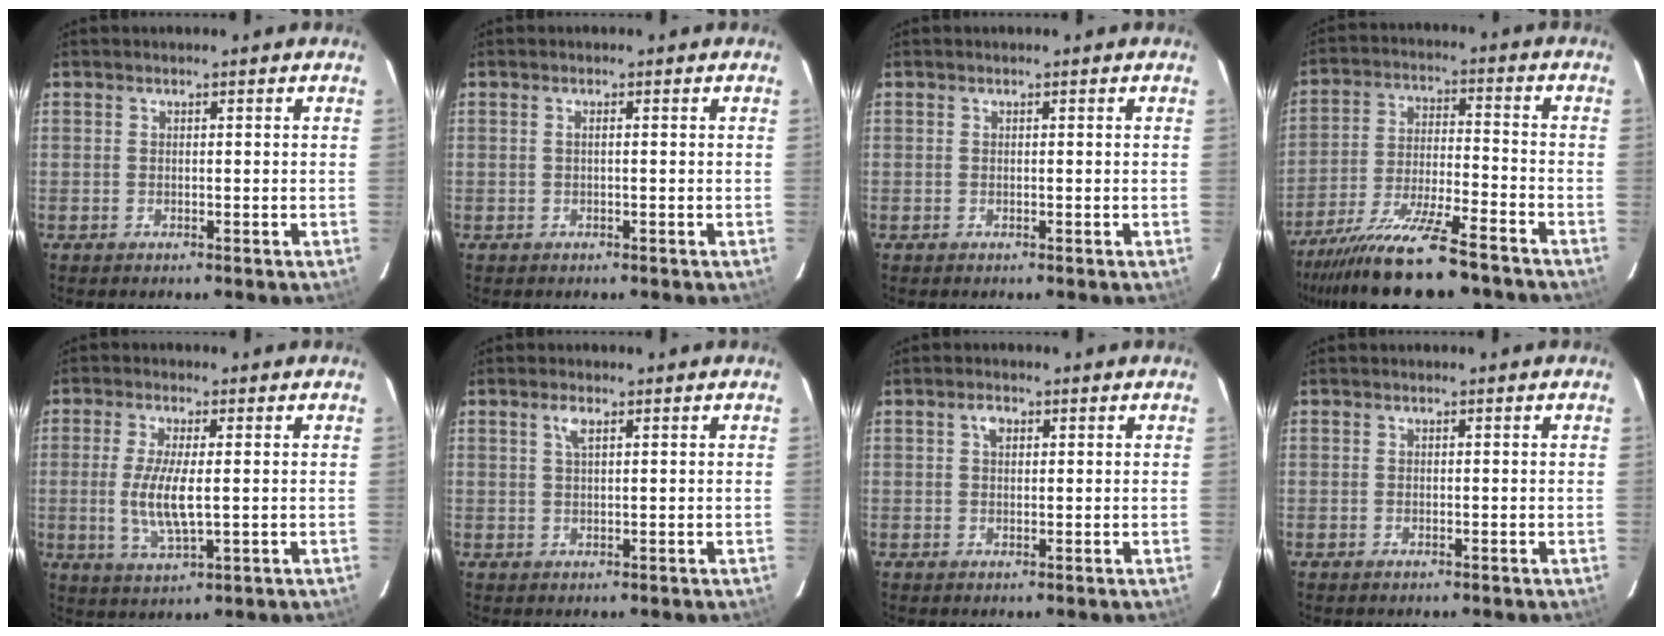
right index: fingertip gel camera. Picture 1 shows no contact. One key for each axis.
{"total": 0.6, "fx": 0.0, "fy": -0.1, "fz": 0.6, "tx": -0.011, "ty": 0.003, "tz": -0.002}
{"total": 0.0}
{"total": 18.8, "fx": -15.6, "fy": 2.9, "fz": 10.0, "tx": -0.204, "ty": -0.040, "tz": -0.260}
{"total": 7.8, "fx": -0.4, "fy": 2.0, "fz": 7.5, "tx": -0.153, "ty": -0.011, "tz": -0.005}
{"total": 2.0, "fx": 1.0, "fy": 0.6, "fz": 1.6, "tx": -0.034, "ty": 0.004, "tz": 0.020}
{"total": 1.9, "fx": 0.7, "fy": 1.3, "fz": 1.3, "tx": -0.023, "ty": 0.007, "tz": 0.013}
{"total": 0.0}